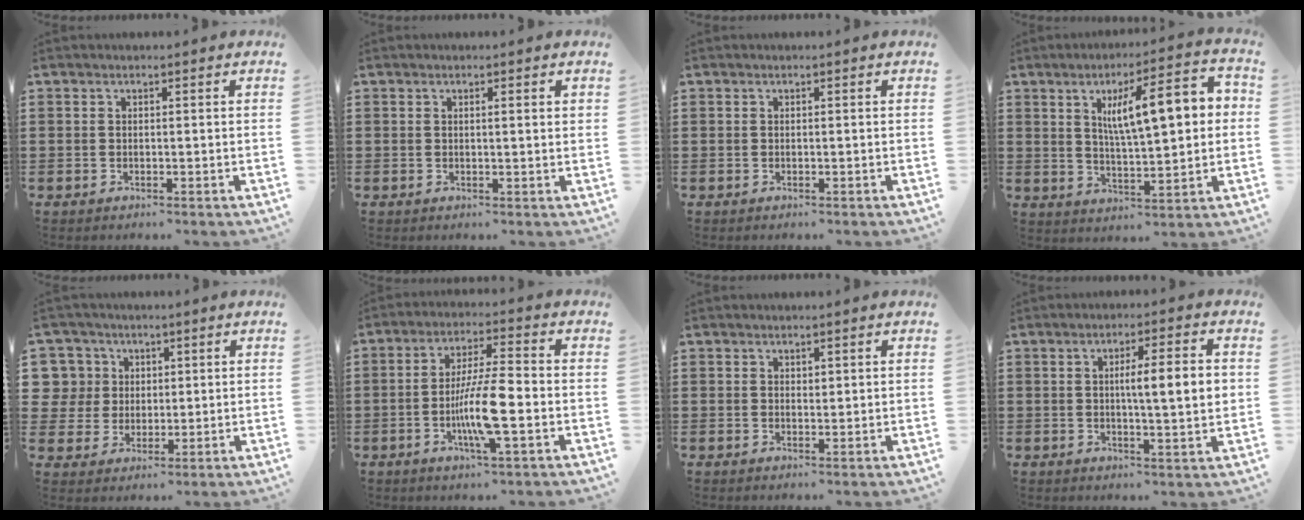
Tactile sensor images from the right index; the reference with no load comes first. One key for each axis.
{"total": 0.9, "fx": 0.3, "fy": 0.0, "fz": 0.8, "tx": -0.016, "ty": 0.000, "tz": 0.004}
{"total": 0.0}
{"total": 10.4, "fx": 2.6, "fy": 3.0, "fz": 9.6, "tx": -0.161, "ty": 0.002, "tz": 0.038}
{"total": 6.3, "fx": 1.6, "fy": 6.0, "fz": 0.6, "tx": -0.061, "ty": 0.012, "tz": 0.028}
{"total": 9.3, "fx": -2.5, "fy": 1.3, "fz": 8.9, "tx": -0.172, "ty": -0.009, "tz": -0.051}
{"total": 0.8, "fx": 0.7, "fy": 0.4, "fz": 0.1, "tx": -0.003, "ty": 0.001, "tz": 0.014}
{"total": 6.8, "fx": 0.7, "fy": 1.0, "fz": 6.7, "tx": -0.115, "ty": -0.001, "tz": 0.006}